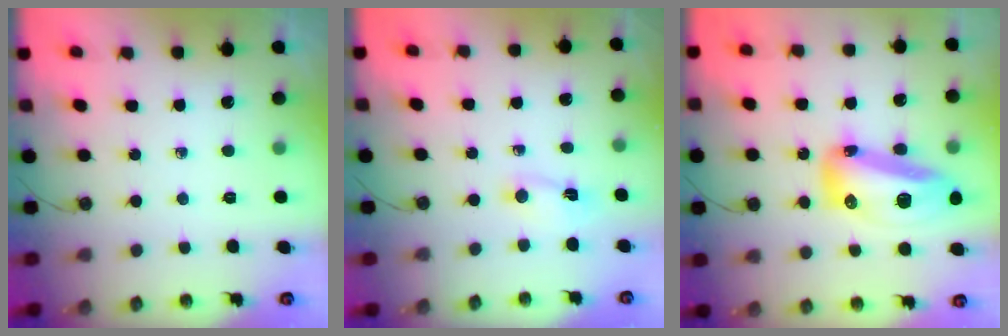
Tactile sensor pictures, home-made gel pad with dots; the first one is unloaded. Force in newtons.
{"total": 1.4, "press": 1.4, "slide": 0.3}
{"total": 19.9, "press": 18.4, "slide": 7.7}